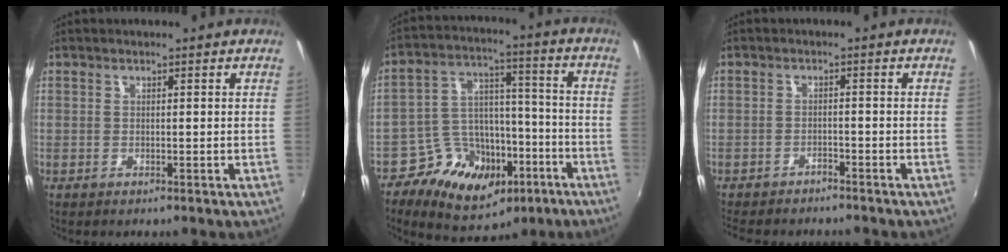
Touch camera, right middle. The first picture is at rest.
{"total": 16.3, "force": [-8.3, 11.3, 8.2], "torque": [-0.165, 0.030, -0.115]}
{"total": 5.1, "force": [-4.6, 1.3, 1.6], "torque": [-0.048, -0.015, -0.072]}